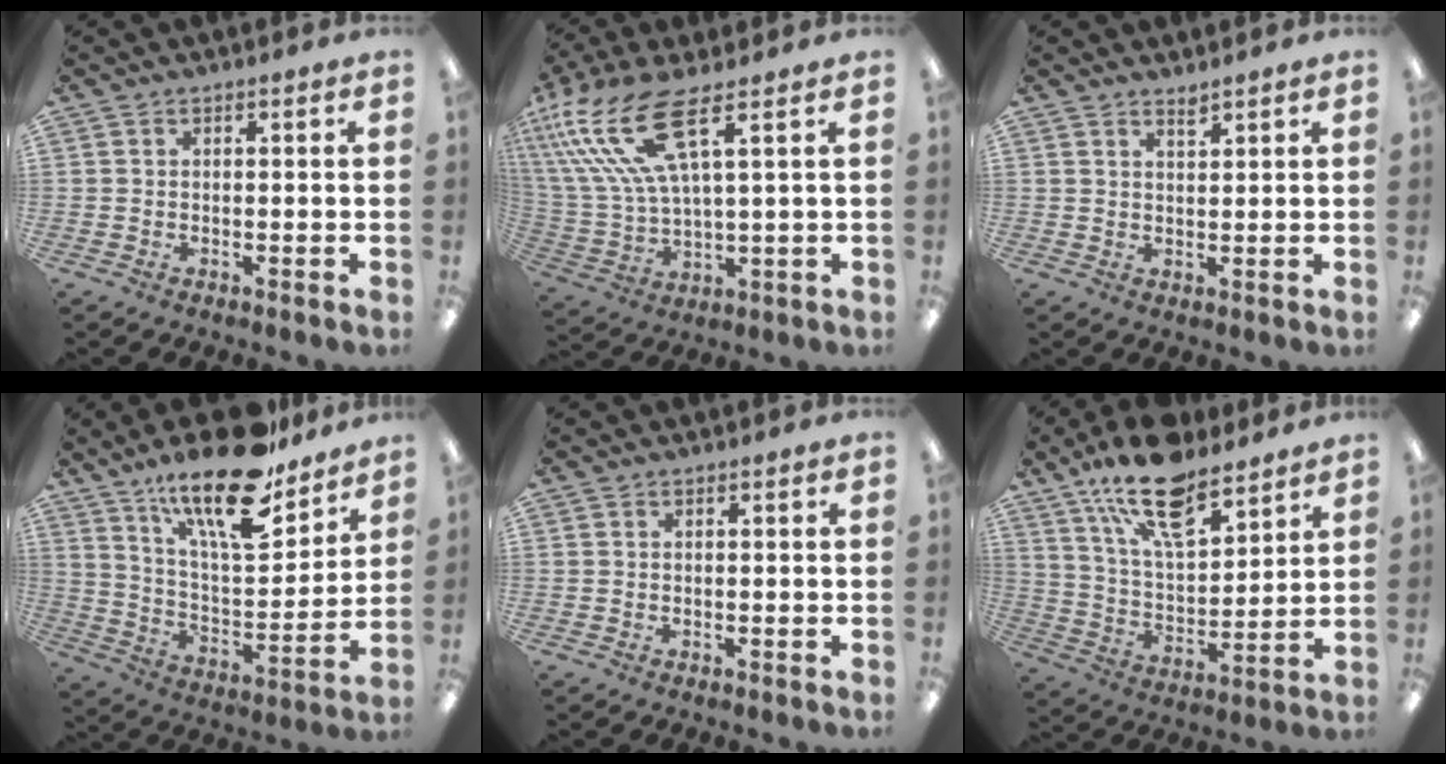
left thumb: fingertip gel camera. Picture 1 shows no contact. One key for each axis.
{"total": 17.6, "fx": 9.4, "fy": 5.5, "fz": 13.8, "tx": -0.317, "ty": -0.039, "tz": 0.157}
{"total": 2.0, "fx": 1.9, "fy": 0.0, "fz": 0.5, "tx": -0.013, "ty": -0.006, "tz": 0.036}
{"total": 21.5, "fx": 15.7, "fy": 7.0, "fz": 13.0, "tx": -0.221, "ty": -0.096, "tz": 0.264}
{"total": 0.0}
{"total": 18.6, "fx": 13.2, "fy": 7.5, "fz": 10.6, "tx": -0.188, "ty": -0.066, "tz": 0.231}